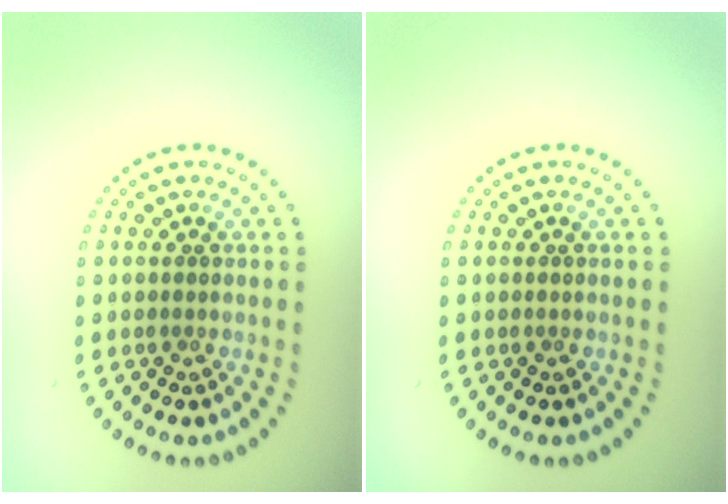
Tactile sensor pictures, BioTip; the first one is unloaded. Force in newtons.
{"total": 0.0}